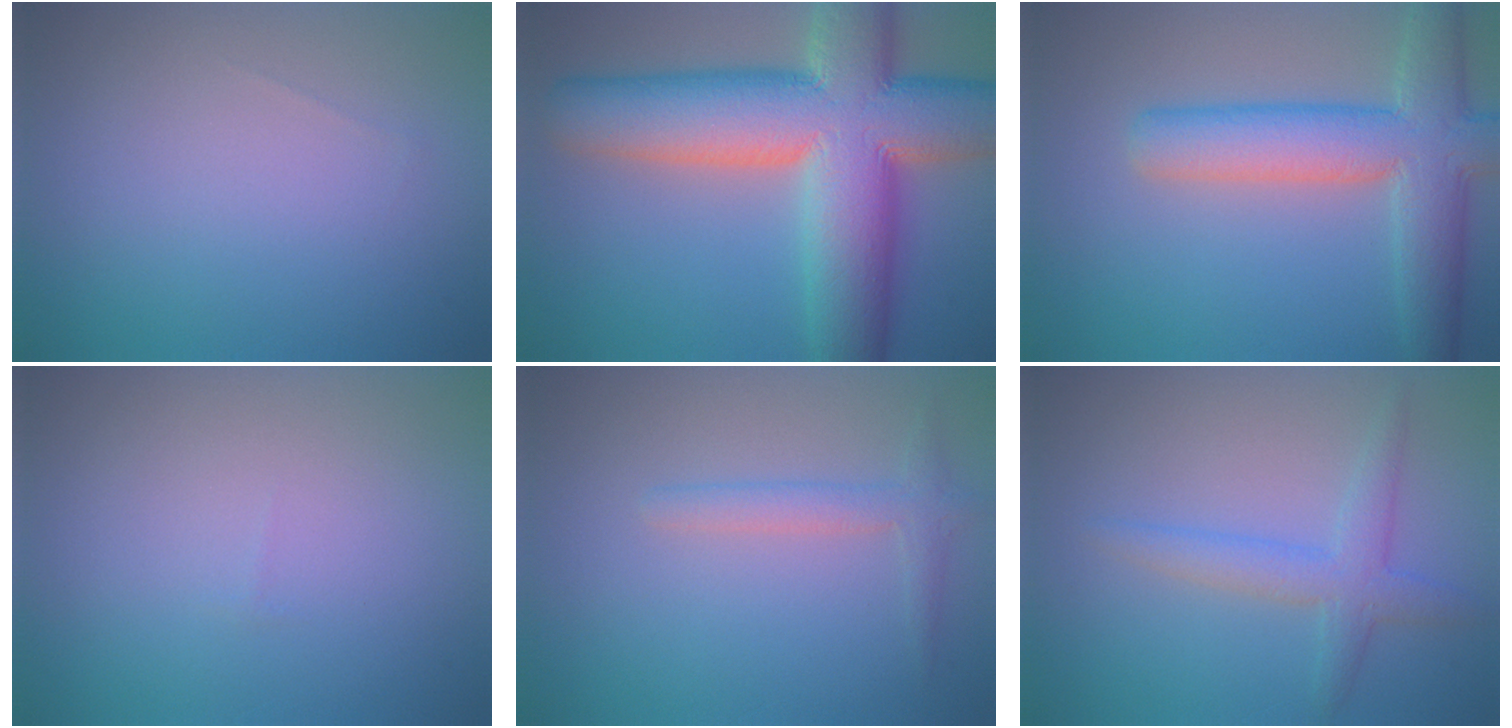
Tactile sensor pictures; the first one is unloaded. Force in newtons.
{"total": 15.7, "press": 15.7, "slide": 1.1}
{"total": 7.6, "press": 7.6, "slide": 0.4}
{"total": 0.0}
{"total": 1.9, "press": 1.9, "slide": 0.0}
{"total": 3.0, "press": 3.0, "slide": 0.1}